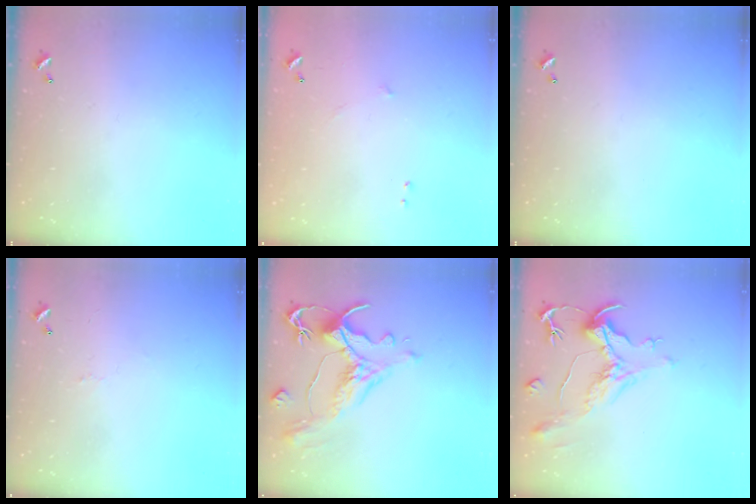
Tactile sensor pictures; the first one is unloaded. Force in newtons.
{"total": 7.0, "press": 7.0, "slide": 0.6}
{"total": 0.0}
{"total": 1.6, "press": 1.5, "slide": 0.5}
{"total": 1.6, "press": 0.3, "slide": 1.5}
{"total": 1.9, "press": 1.4, "slide": 1.2}